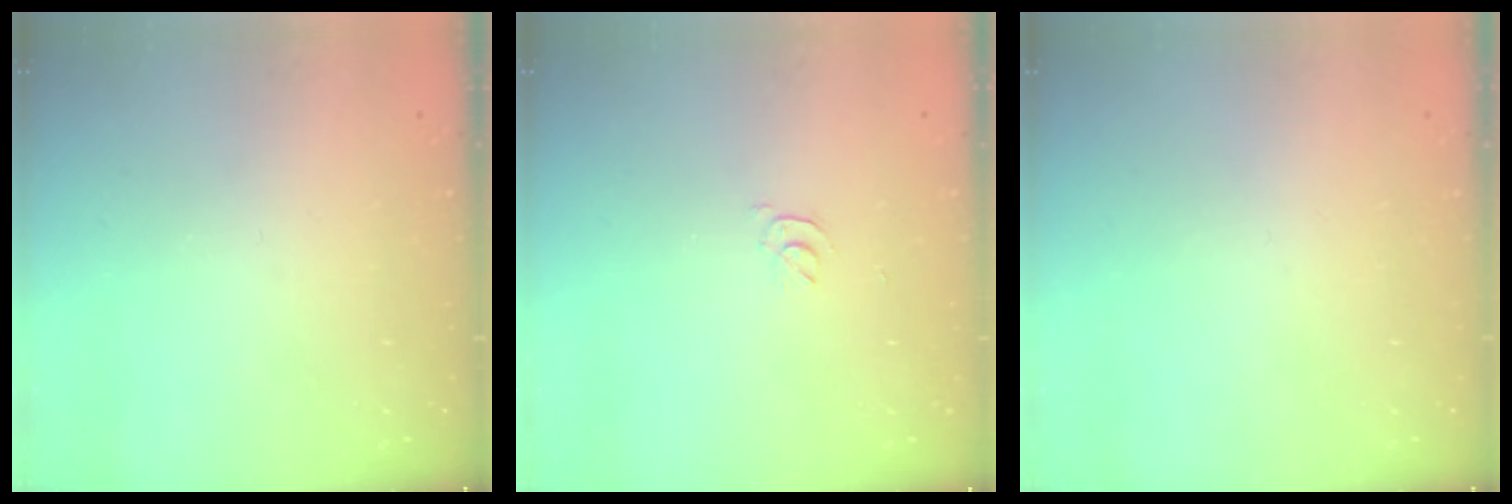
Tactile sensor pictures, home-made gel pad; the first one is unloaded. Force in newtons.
{"total": 2.9, "press": 2.9, "slide": 0.5}
{"total": 1.9, "press": 1.9, "slide": 0.1}